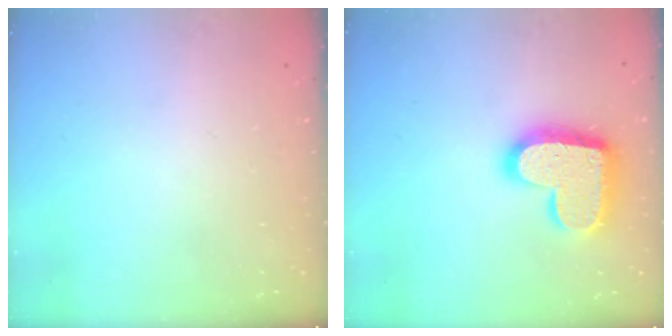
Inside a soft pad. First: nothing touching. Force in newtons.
{"total": 19.0, "press": 19.0, "slide": 1.1}